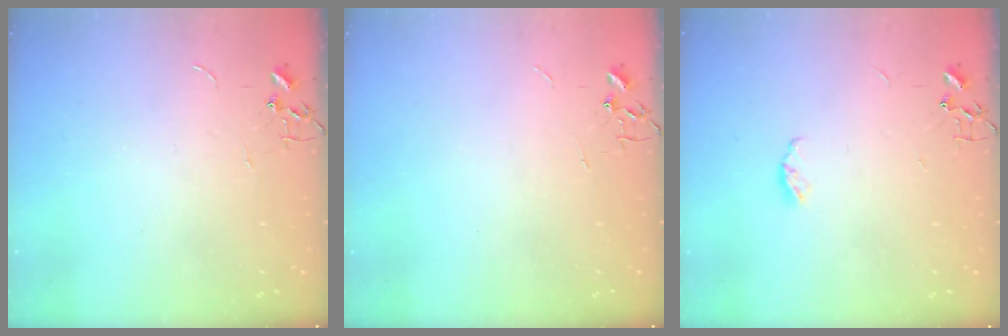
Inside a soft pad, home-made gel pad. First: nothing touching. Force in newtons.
{"total": 0.0}
{"total": 4.8, "press": 4.8, "slide": 0.5}